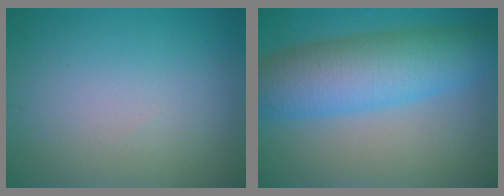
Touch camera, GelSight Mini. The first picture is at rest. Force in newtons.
{"total": 8.6, "press": 8.6, "slide": 0.2}